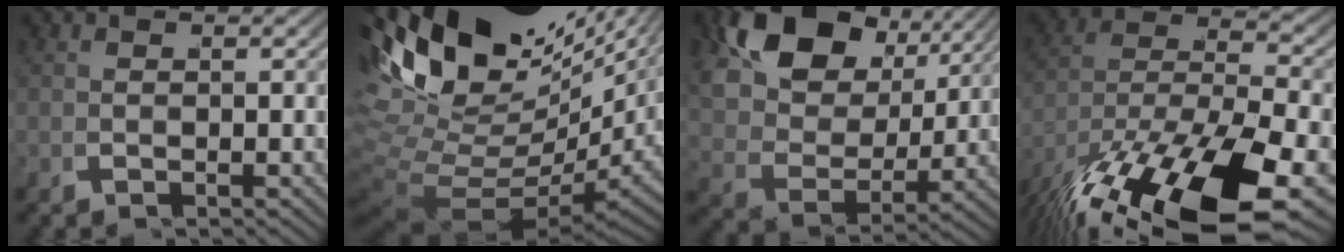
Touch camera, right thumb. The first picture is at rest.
{"total": 16.6, "force": [3.7, 10.4, 12.4], "torque": [-0.236, -0.041, 0.086]}
{"total": 11.5, "force": [5.3, 7.0, 7.4], "torque": [-0.162, -0.008, 0.096]}
{"total": 14.1, "force": [-3.5, 7.9, 11.2], "torque": [-0.243, -0.057, -0.016]}